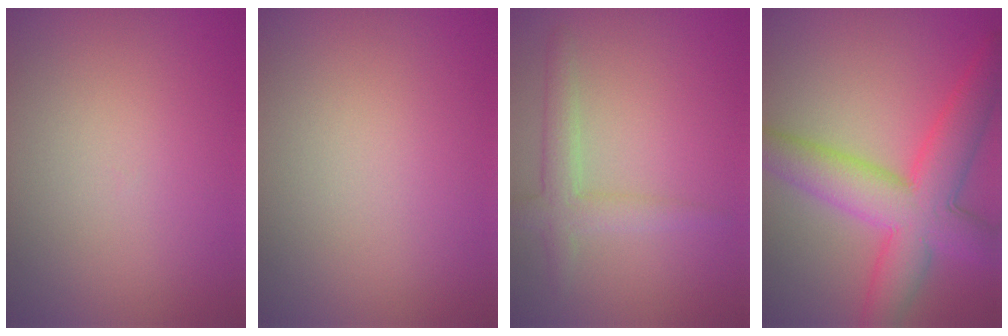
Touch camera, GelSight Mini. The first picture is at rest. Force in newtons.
{"total": 0.0}
{"total": 2.9, "press": 2.8, "slide": 0.1}
{"total": 9.0, "press": 9.0, "slide": 0.3}